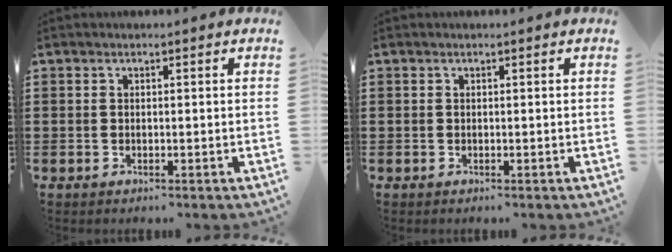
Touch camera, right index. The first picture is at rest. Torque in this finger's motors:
{"motor_torque": [-0.13, -0.13, 0.01, -0.01]}